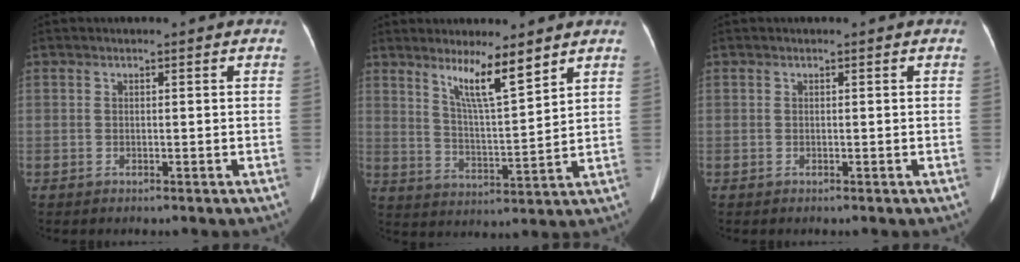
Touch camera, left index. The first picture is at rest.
{"total": 8.0, "force": [5.7, 0.2, 5.6], "torque": [-0.104, -0.013, 0.104]}
{"total": 0.0}